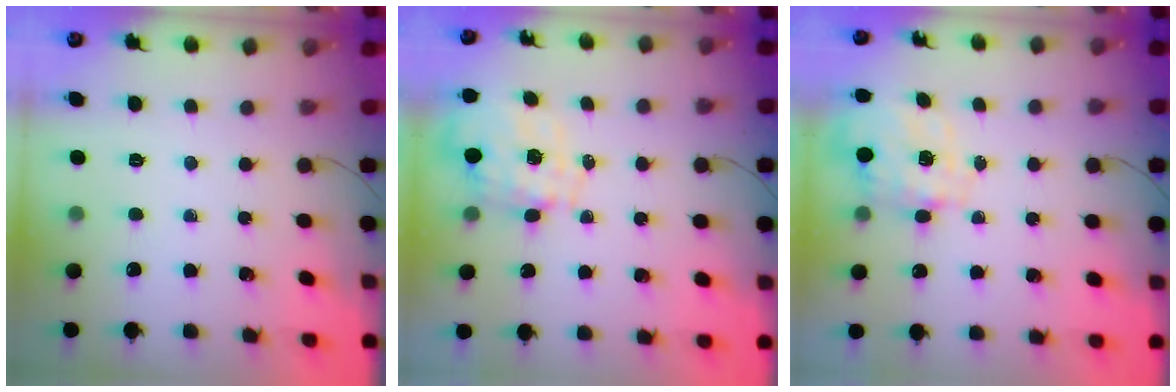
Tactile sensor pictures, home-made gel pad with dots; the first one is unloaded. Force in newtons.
{"total": 1.3, "press": 1.2, "slide": 0.4}
{"total": 4.0, "press": 3.9, "slide": 0.8}